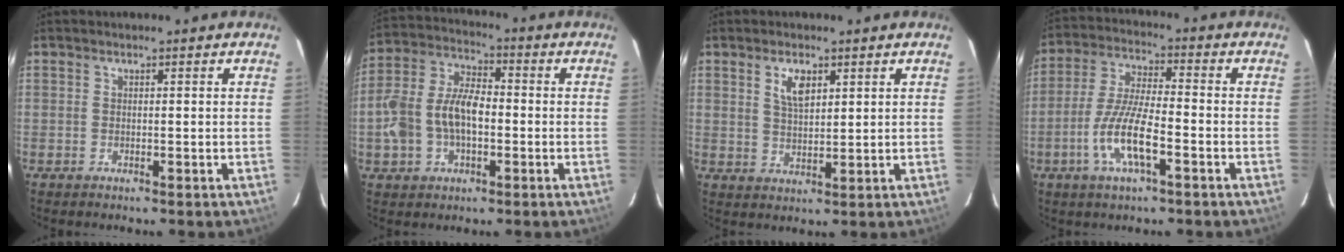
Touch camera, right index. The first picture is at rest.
{"total": 12.0, "force": [-2.2, 7.3, 9.2], "torque": [-0.197, 0.019, -0.040]}
{"total": 4.7, "force": [2.3, 2.3, 3.4], "torque": [-0.060, 0.004, 0.045]}
{"total": 11.0, "force": [-4.5, 2.7, 9.6], "torque": [-0.202, -0.004, -0.087]}